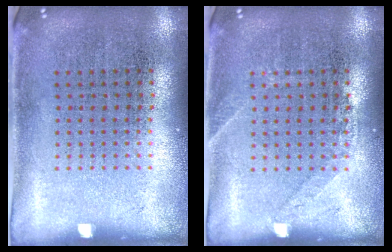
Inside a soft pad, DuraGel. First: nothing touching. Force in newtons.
{"total": 1.1, "press": 1.1, "slide": 0.2}